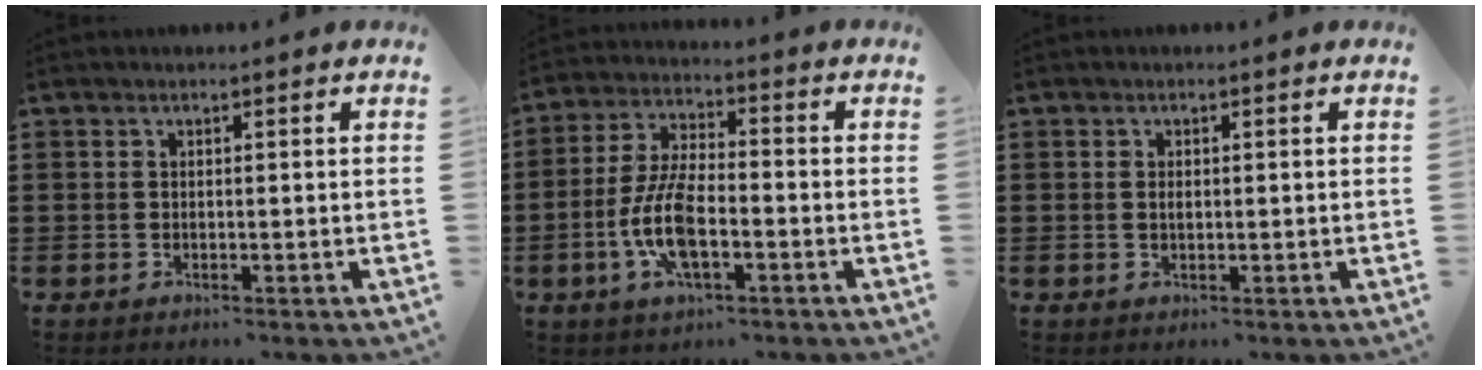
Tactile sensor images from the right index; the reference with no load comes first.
{"total": 9.1, "force": [-2.8, 3.5, 7.9], "torque": [-0.186, -0.011, -0.058]}
{"total": 1.0, "force": [0.1, 0.4, 0.9], "torque": [-0.018, 0.001, 0.001]}